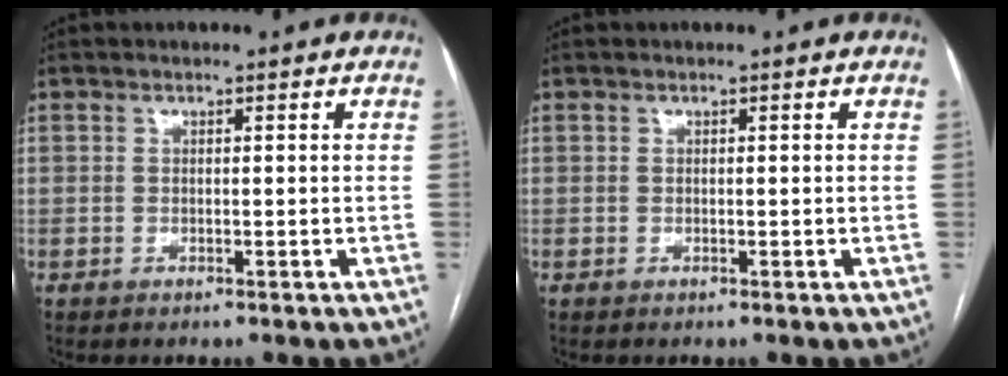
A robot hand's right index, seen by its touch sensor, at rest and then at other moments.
{"total": 0.0}